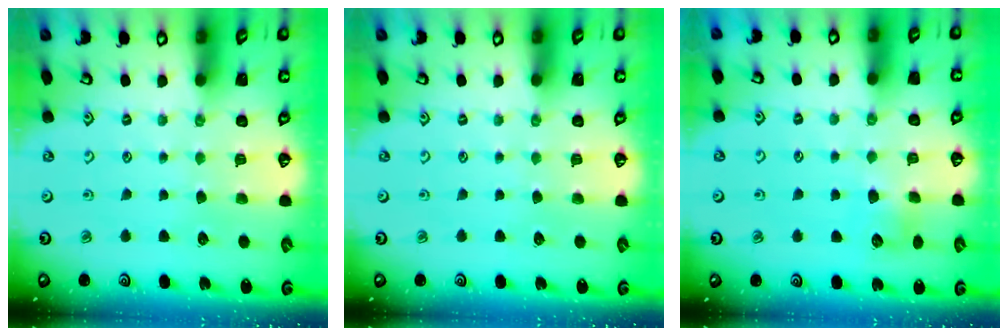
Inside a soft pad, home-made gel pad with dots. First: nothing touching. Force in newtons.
{"total": 0.0}
{"total": 4.9, "press": 4.8, "slide": 0.5}